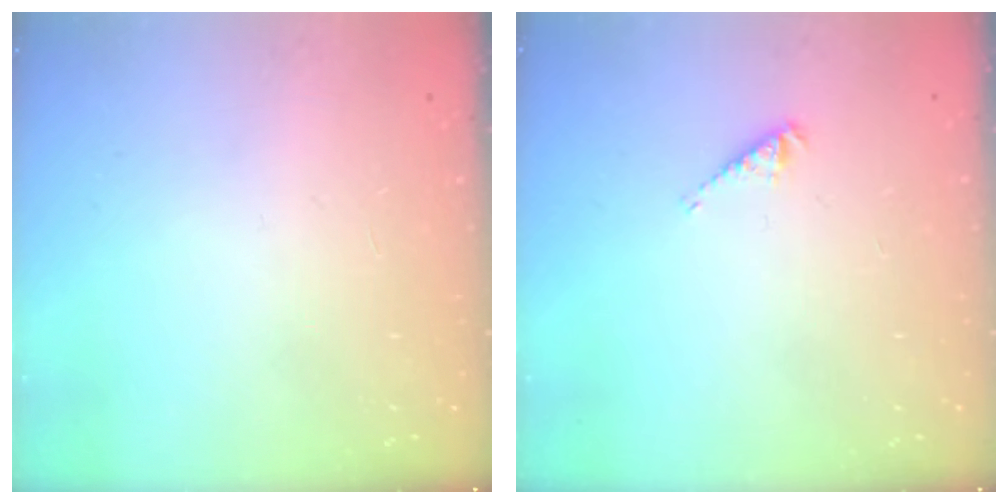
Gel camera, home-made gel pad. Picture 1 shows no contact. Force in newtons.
{"total": 2.9, "press": 2.9, "slide": 0.4}